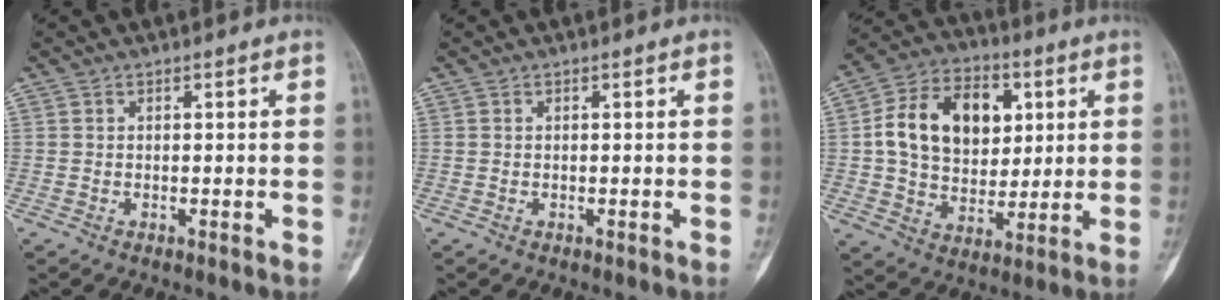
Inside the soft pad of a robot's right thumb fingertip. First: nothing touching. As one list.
[{"total": 0.0}, {"total": 17.6, "force": [3.6, 12.8, 11.6], "torque": [-0.160, 0.008, 0.061]}]